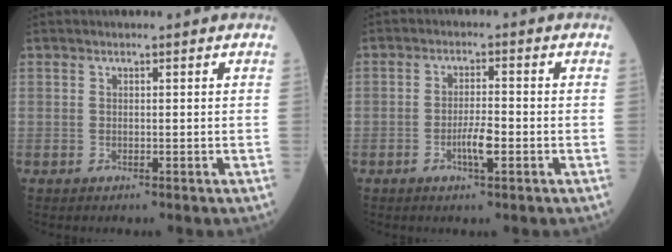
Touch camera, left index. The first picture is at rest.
{"total": 3.5, "force": [-1.6, 0.4, 3.1], "torque": [-0.059, -0.003, -0.030]}